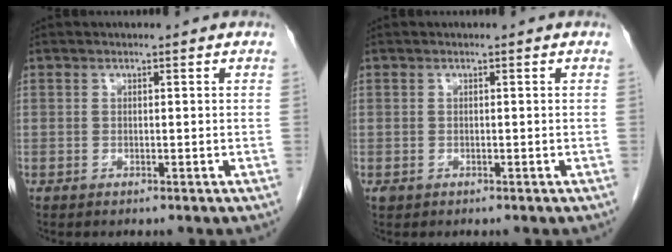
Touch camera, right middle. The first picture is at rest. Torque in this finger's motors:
{"motor_torque": [0.28, 0.02, 0.03, 0.01]}